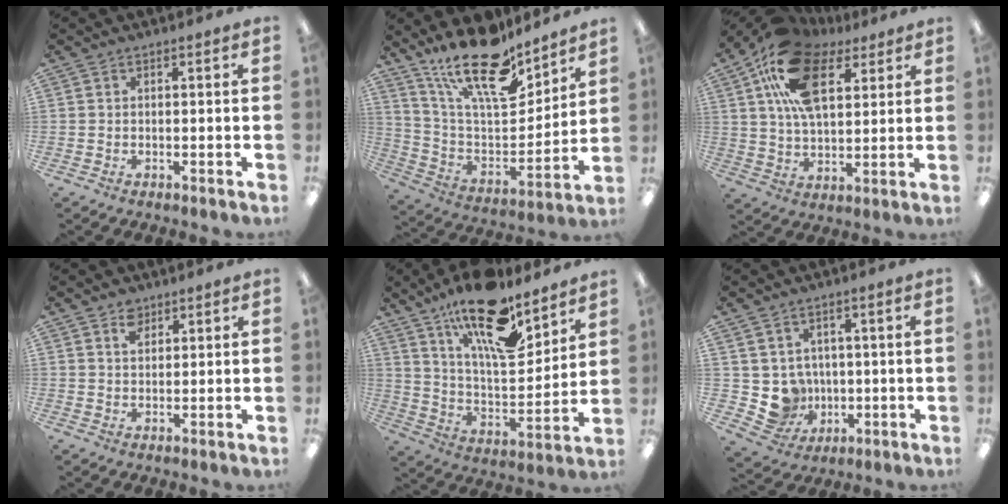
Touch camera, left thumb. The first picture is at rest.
{"total": 21.7, "force": [15.7, 8.2, 12.6], "torque": [-0.222, -0.096, 0.276]}
{"total": 19.6, "force": [9.6, 10.7, 13.3], "torque": [-0.258, -0.018, 0.170]}
{"total": 3.3, "force": [2.3, 2.0, 1.3], "torque": [-0.013, -0.007, 0.042]}
{"total": 20.6, "force": [13.9, 7.8, 13.0], "torque": [-0.215, -0.080, 0.236]}
{"total": 7.1, "force": [1.1, 6.9, 0.9], "torque": [-0.039, -0.010, 0.033]}